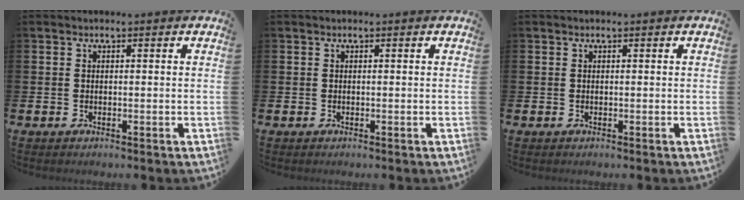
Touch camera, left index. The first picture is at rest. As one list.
[{"total": 0.0}, {"total": 0.0}]